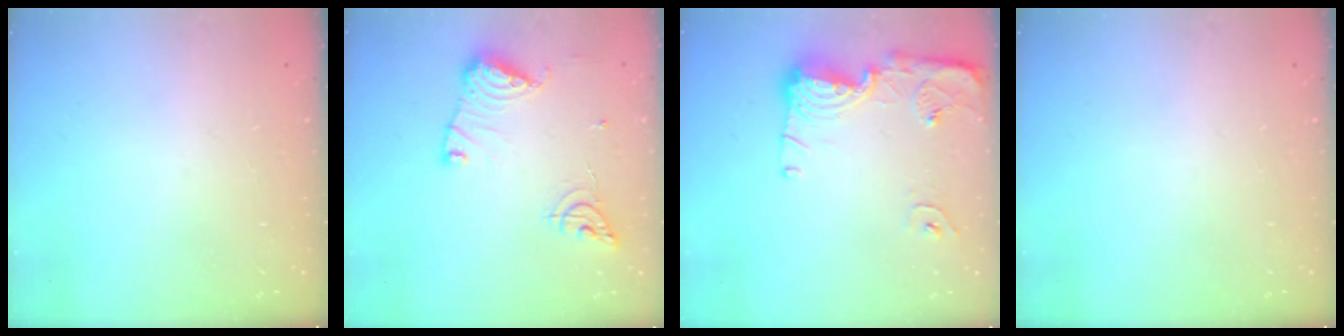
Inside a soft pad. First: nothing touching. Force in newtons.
{"total": 13.4, "press": 13.3, "slide": 1.4}
{"total": 13.8, "press": 13.8, "slide": 1.3}
{"total": 0.0}